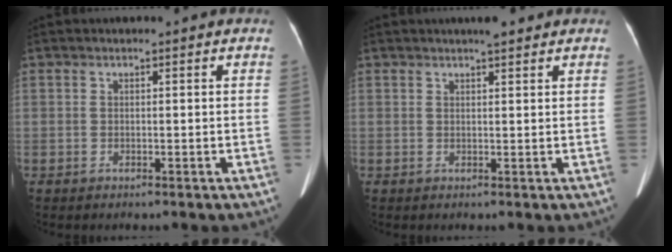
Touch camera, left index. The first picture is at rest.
{"total": 2.8, "force": [2.2, 0.4, 1.6], "torque": [-0.023, 0.007, 0.032]}